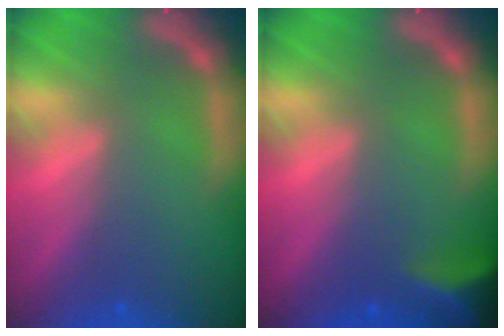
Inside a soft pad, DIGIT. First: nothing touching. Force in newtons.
{"total": 4.5}